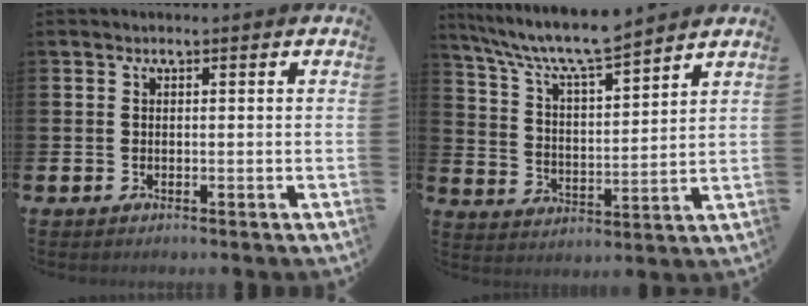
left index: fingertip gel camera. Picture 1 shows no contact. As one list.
[{"total": 8.8, "force": [8.0, 0.9, 3.4], "torque": [-0.098, -0.045, 0.141]}]